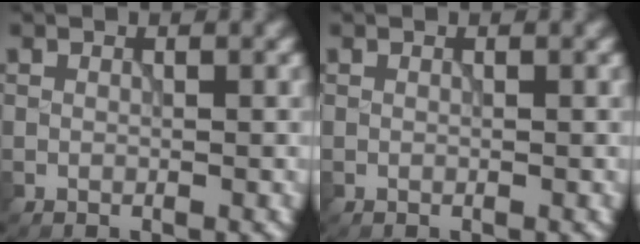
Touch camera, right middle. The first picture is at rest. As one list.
[{"total": 0.0}]